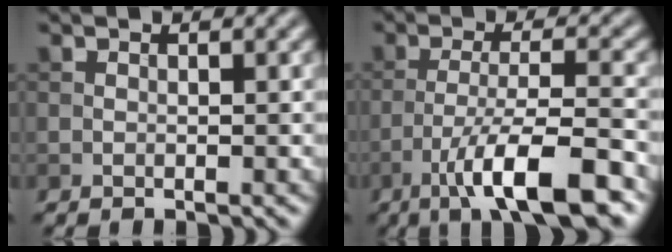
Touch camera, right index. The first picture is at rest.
{"total": 9.0, "force": [-5.1, 1.8, 7.2], "torque": [-0.115, 0.007, -0.088]}